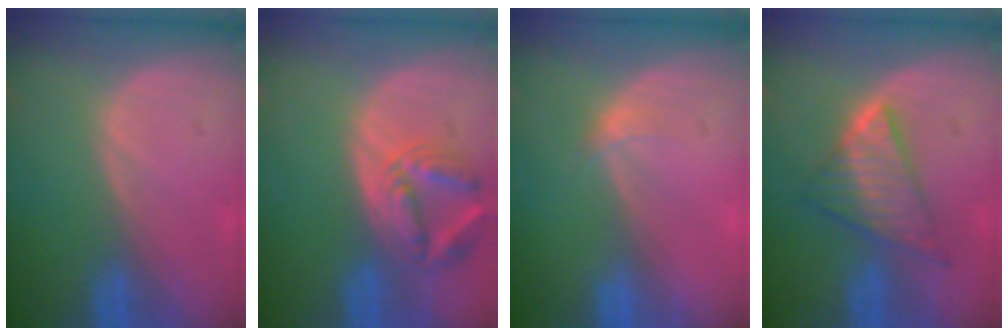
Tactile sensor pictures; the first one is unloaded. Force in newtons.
{"total": 6.8, "press": 6.3, "slide": 2.6}
{"total": 1.0, "press": 1.0, "slide": 0.1}
{"total": 6.4, "press": 6.4, "slide": 0.1}